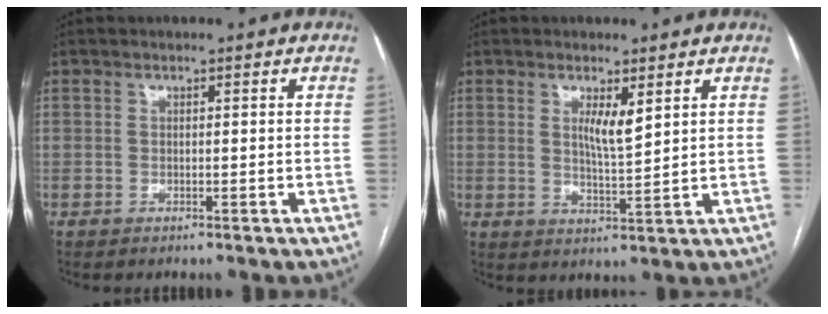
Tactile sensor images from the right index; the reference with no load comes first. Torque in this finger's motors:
{"motor_torque": [0.35, 0.05, 0.28, 0.06]}